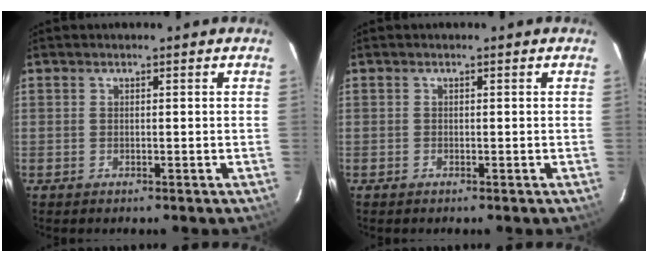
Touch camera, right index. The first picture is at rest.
{"total": 0.0}